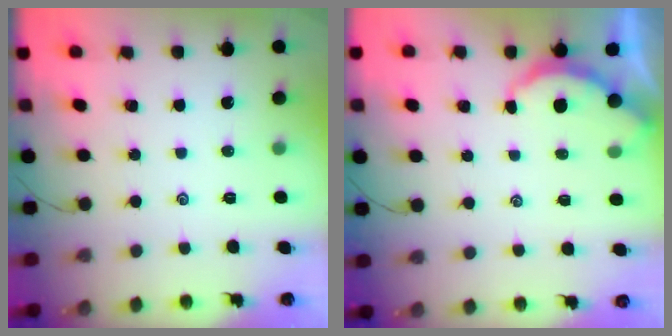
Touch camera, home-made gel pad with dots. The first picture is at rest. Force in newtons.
{"total": 2.9, "press": 2.9, "slide": 0.3}